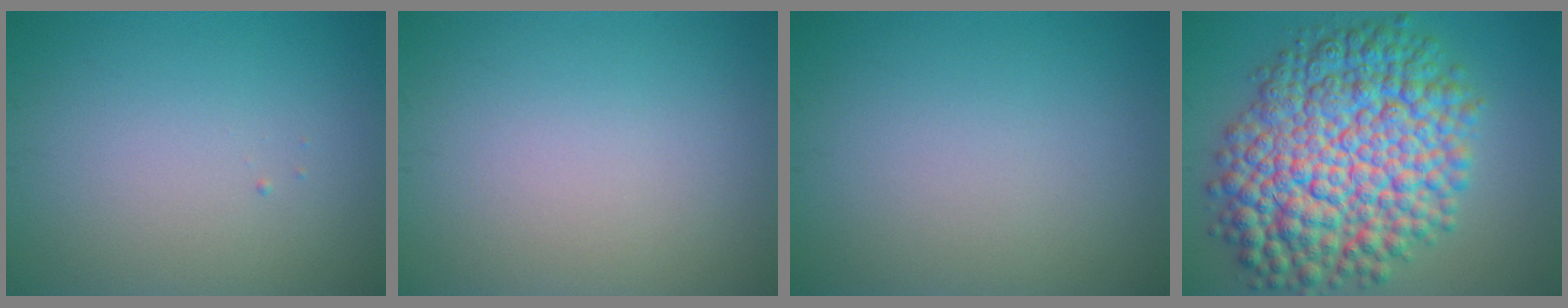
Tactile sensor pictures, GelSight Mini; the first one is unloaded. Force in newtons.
{"total": 0.0}
{"total": 0.0}
{"total": 14.1, "press": 14.1, "slide": 0.3}